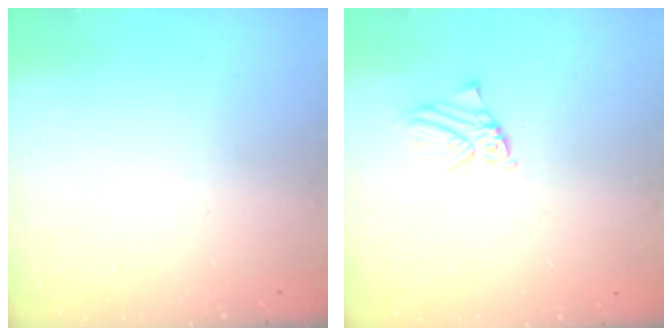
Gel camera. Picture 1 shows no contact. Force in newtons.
{"total": 1.6, "press": 1.6, "slide": 0.1}